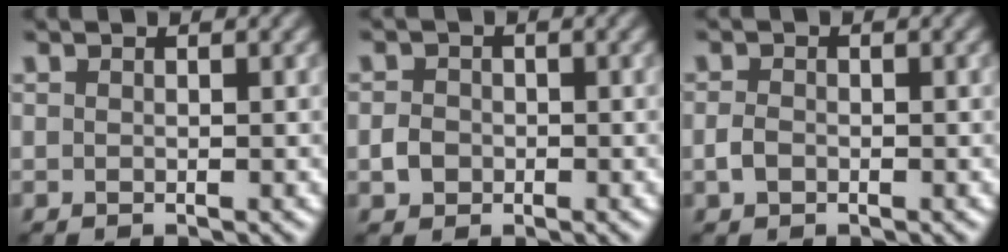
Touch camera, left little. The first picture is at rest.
{"total": 1.5, "force": [-0.6, 1.3, 0.5], "torque": [-0.007, 0.004, -0.013]}
{"total": 1.2, "force": [-0.6, 0.8, 0.7], "torque": [-0.019, 0.003, -0.014]}